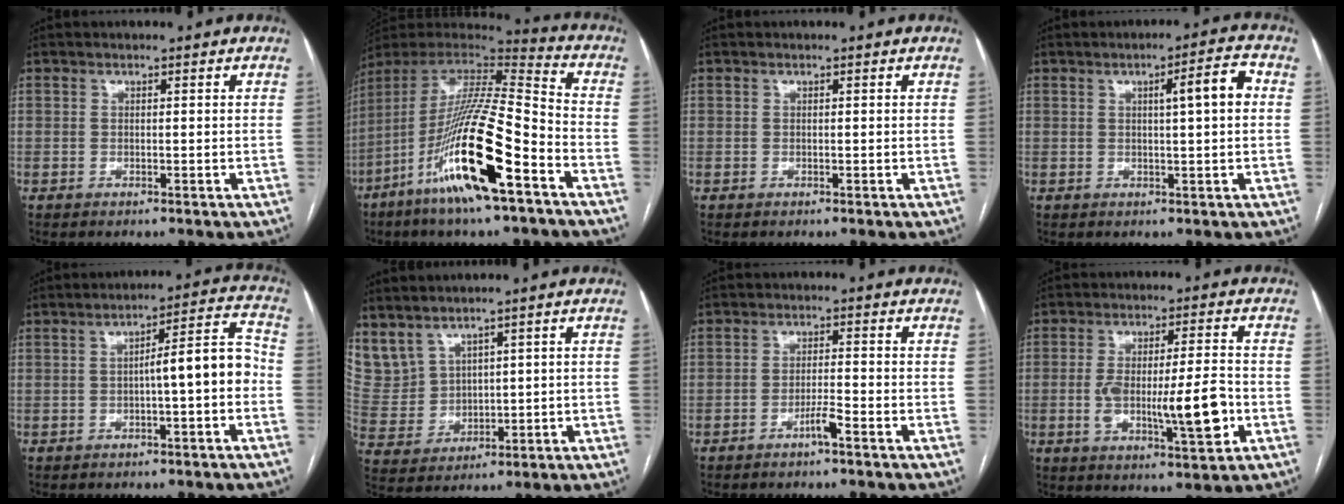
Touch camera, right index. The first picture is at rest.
{"total": 22.2, "force": [-10.3, 2.1, 19.5], "torque": [-0.392, -0.042, -0.192]}
{"total": 0.0}
{"total": 5.5, "force": [1.0, 0.3, 5.4], "torque": [-0.078, 0.010, 0.012]}
{"total": 7.5, "force": [-1.5, 0.8, 7.2], "torque": [-0.098, 0.030, -0.022]}
{"total": 9.3, "force": [6.5, 5.8, 3.1], "torque": [-0.094, 0.018, 0.165]}
{"total": 2.5, "force": [-1.6, -0.1, 1.9], "torque": [-0.035, 0.000, -0.028]}
{"total": 11.7, "force": [-2.2, 2.2, 11.2], "torque": [-0.192, 0.003, -0.027]}